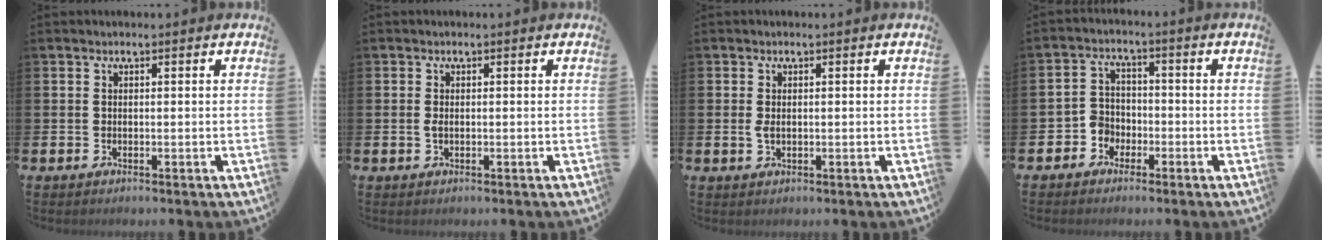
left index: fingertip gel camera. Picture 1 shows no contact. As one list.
[{"total": 1.0, "force": [-0.1, 0.4, 0.9], "torque": [-0.020, 0.003, -0.002]}, {"total": 1.4, "force": [0.0, 0.7, 1.2], "torque": [-0.026, 0.004, 0.001]}, {"total": 3.3, "force": [-1.8, 2.7, 0.4], "torque": [-0.022, -0.003, -0.041]}]